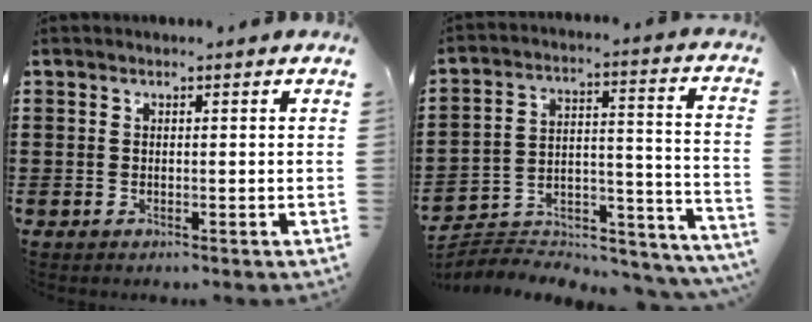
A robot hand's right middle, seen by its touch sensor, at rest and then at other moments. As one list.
[{"total": 4.4, "force": [-4.2, 1.4, 0.2], "torque": [-0.004, -0.003, -0.089]}]